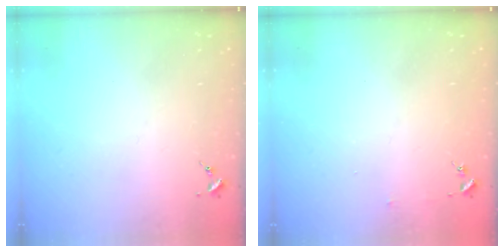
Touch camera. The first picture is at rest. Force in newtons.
{"total": 2.5, "press": 2.5, "slide": 0.2}